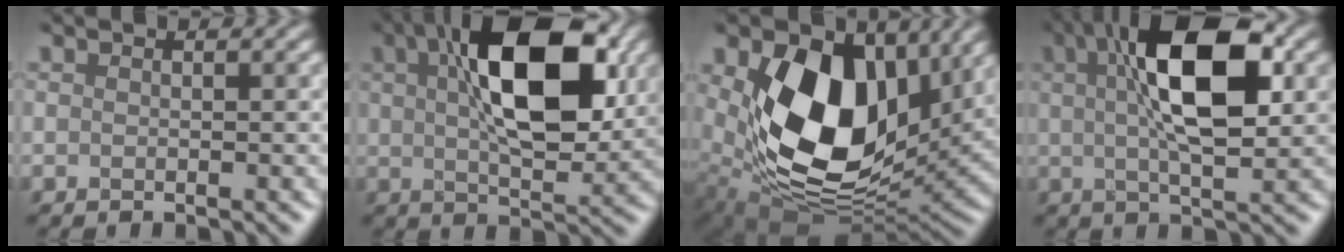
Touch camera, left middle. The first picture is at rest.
{"total": 10.7, "force": [3.8, 4.4, 9.0], "torque": [-0.137, 0.019, 0.056]}
{"total": 13.1, "force": [3.5, 8.8, 9.1], "torque": [-0.166, -0.021, 0.065]}
{"total": 8.8, "force": [2.9, 2.6, 7.9], "torque": [-0.125, 0.020, 0.042]}